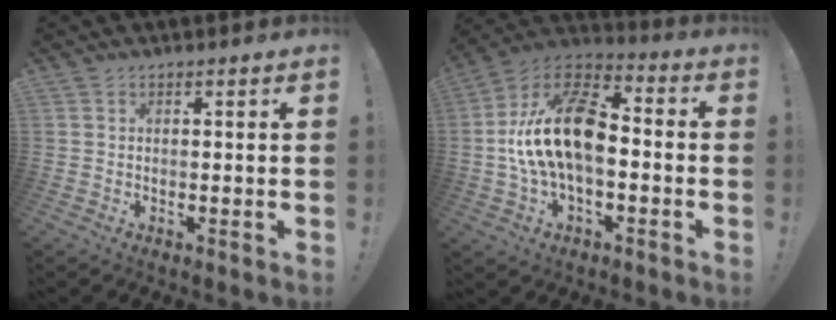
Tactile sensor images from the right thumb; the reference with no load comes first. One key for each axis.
{"total": 19.3, "fx": -0.7, "fy": 11.0, "fz": 15.9, "tx": -0.283, "ty": 0.019, "tz": -0.007}